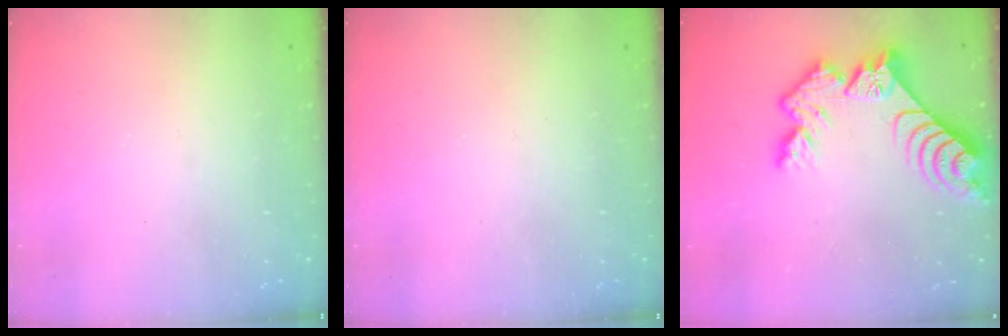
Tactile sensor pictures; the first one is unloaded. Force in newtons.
{"total": 0.0}
{"total": 11.8, "press": 11.8, "slide": 1.1}